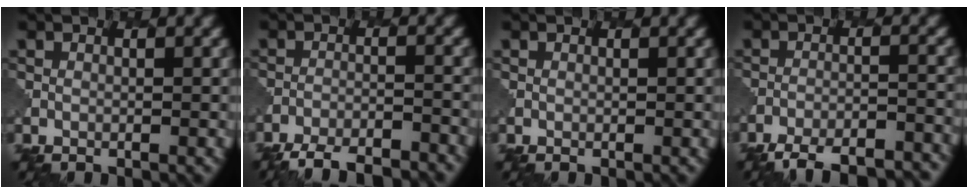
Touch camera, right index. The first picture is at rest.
{"total": 7.0, "force": [-6.5, 1.4, 2.2], "torque": [-0.039, -0.012, -0.092]}
{"total": 0.0}
{"total": 8.4, "force": [-7.4, 2.0, 3.2], "torque": [-0.051, -0.012, -0.100]}